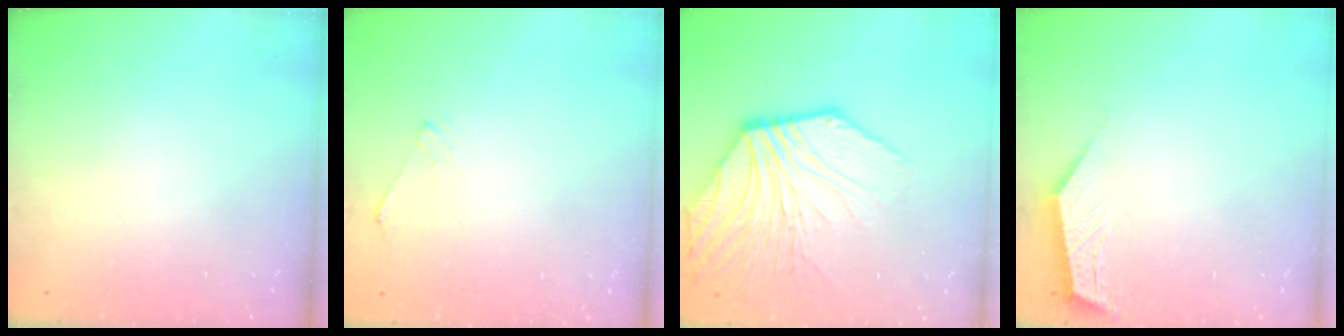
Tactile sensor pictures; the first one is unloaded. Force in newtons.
{"total": 1.0, "press": 1.0, "slide": 0.3}
{"total": 7.0, "press": 6.9, "slide": 1.4}
{"total": 2.4, "press": 2.4, "slide": 0.3}